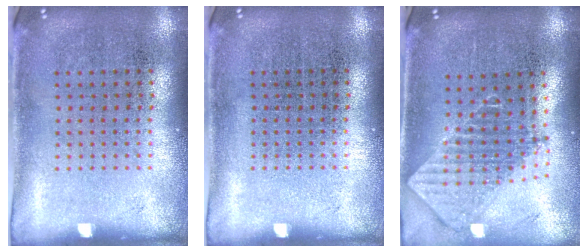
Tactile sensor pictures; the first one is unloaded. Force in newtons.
{"total": 0.0}
{"total": 2.0, "press": 1.6, "slide": 1.2}